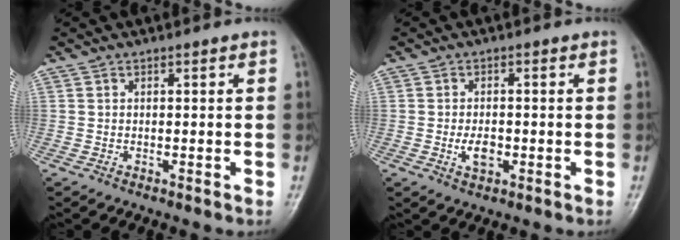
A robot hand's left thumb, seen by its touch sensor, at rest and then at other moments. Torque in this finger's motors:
{"motor_torque": [0.30, 0.31, 0.35, -0.11, 0.02]}